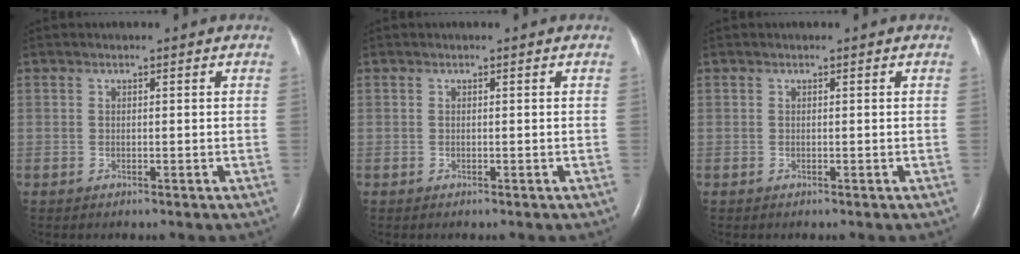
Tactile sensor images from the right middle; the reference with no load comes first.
{"total": 0.0}
{"total": 0.0}